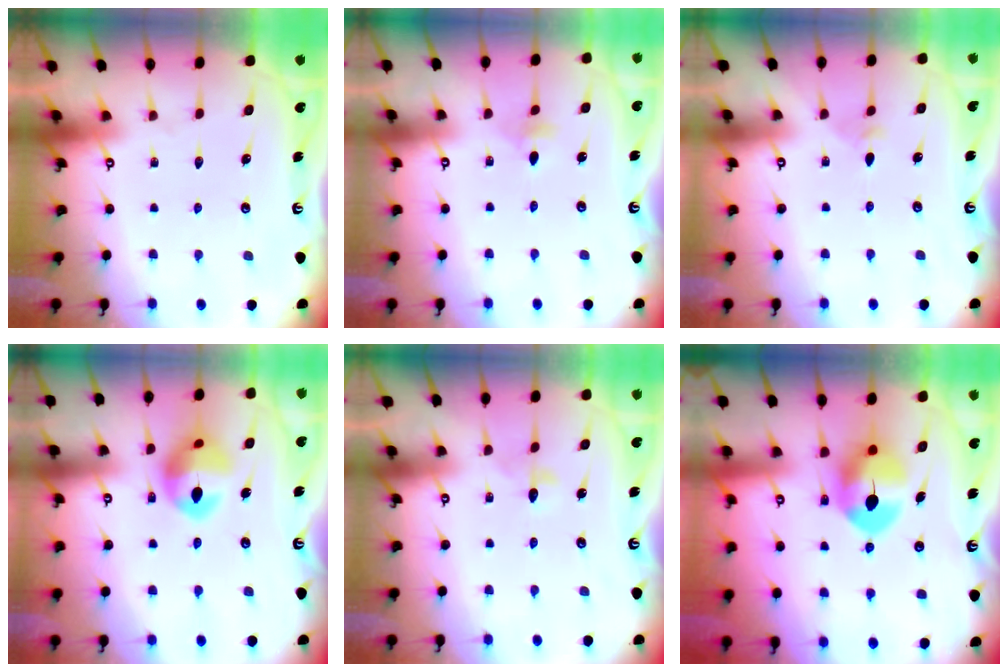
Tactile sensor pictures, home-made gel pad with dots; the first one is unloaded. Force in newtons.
{"total": 3.4, "press": 3.2, "slide": 1.1}
{"total": 2.0, "press": 2.0, "slide": 0.5}
{"total": 14.0, "press": 13.9, "slide": 1.5}
{"total": 3.2, "press": 3.1, "slide": 0.7}
{"total": 9.1, "press": 8.9, "slide": 1.8}